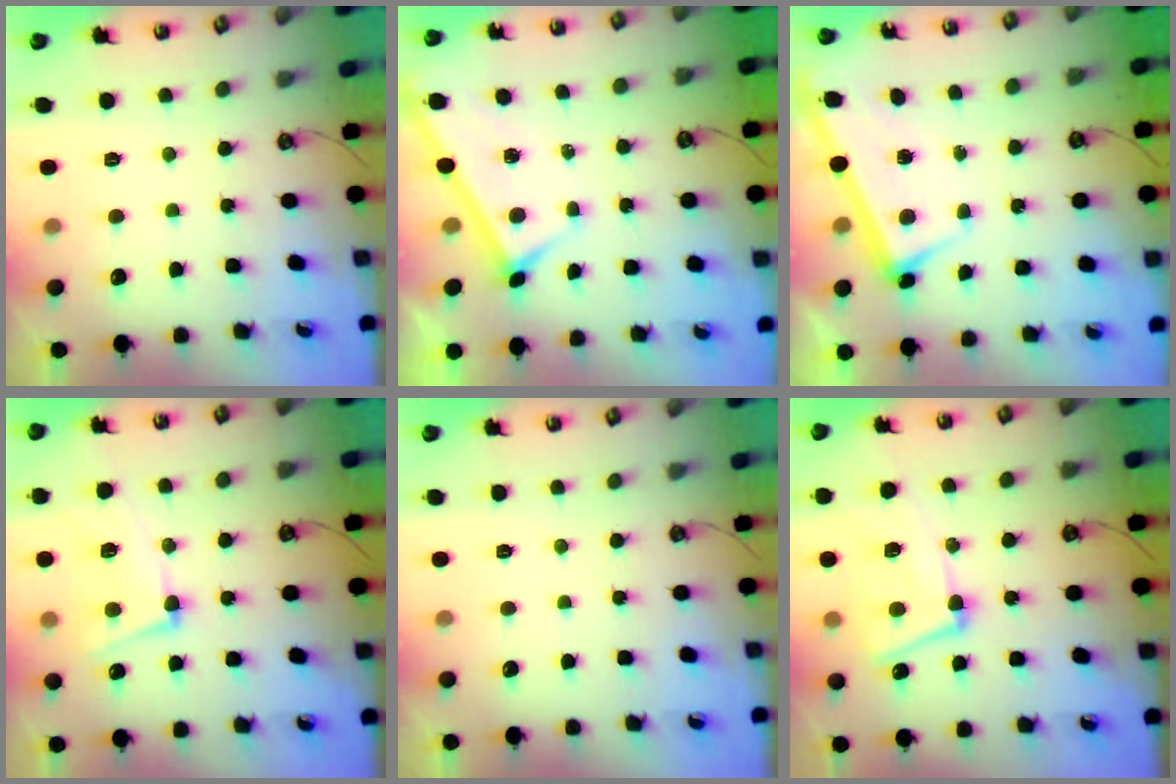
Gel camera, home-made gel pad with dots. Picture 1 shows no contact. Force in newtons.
{"total": 3.2, "press": 3.2, "slide": 0.3}
{"total": 2.7, "press": 2.7, "slide": 0.6}
{"total": 5.3, "press": 5.0, "slide": 1.9}
{"total": 0.0}
{"total": 12.6, "press": 12.5, "slide": 1.7}